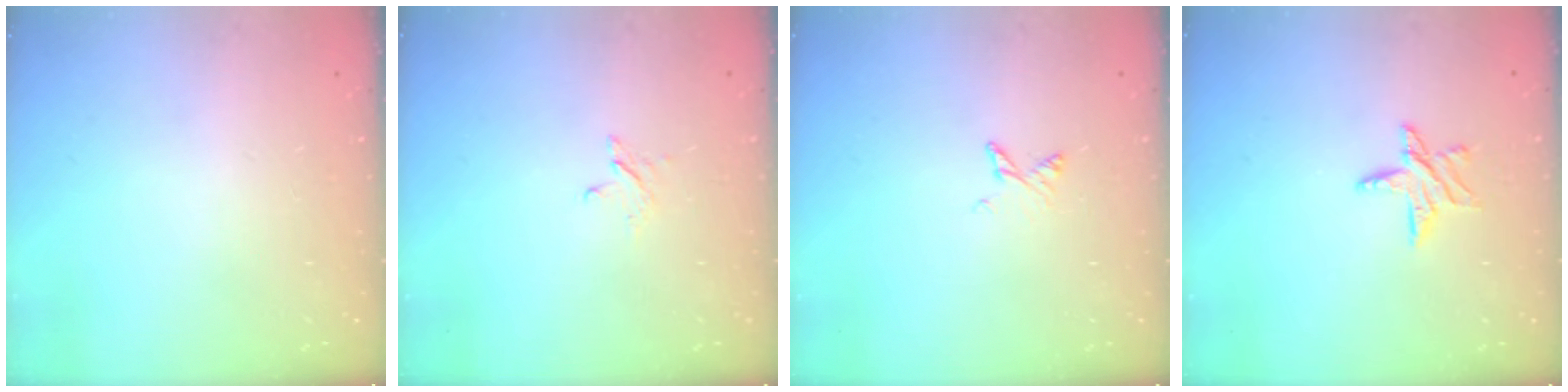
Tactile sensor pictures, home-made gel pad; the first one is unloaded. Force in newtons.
{"total": 2.8, "press": 2.8, "slide": 0.3}
{"total": 4.7, "press": 4.6, "slide": 0.6}
{"total": 8.1, "press": 8.1, "slide": 0.4}